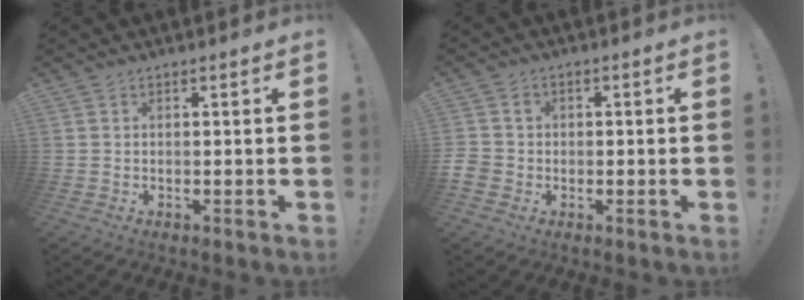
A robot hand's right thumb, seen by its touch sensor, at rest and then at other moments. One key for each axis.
{"total": 4.6, "fx": -0.6, "fy": 4.2, "fz": 1.7, "tx": -0.047, "ty": 0.009, "tz": -0.010}